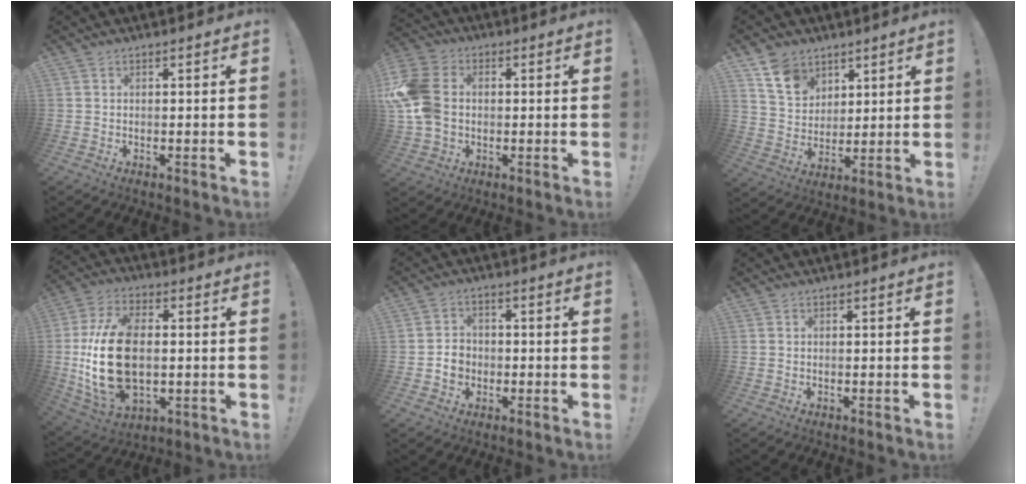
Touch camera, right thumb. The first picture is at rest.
{"total": 15.2, "force": [0.4, 11.5, 10.0], "torque": [-0.205, 0.012, 0.010]}
{"total": 11.1, "force": [7.3, 7.6, 3.5], "torque": [-0.055, -0.044, 0.144]}
{"total": 21.5, "force": [-0.8, 13.4, 16.8], "torque": [-0.330, 0.000, -0.003]}
{"total": 5.9, "force": [-1.3, 5.2, 2.5], "torque": [-0.032, 0.011, -0.023]}
{"total": 0.0}